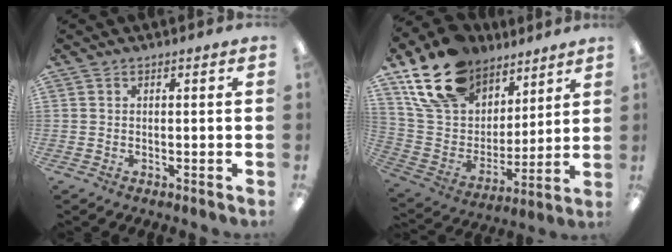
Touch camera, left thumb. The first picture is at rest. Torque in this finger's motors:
{"motor_torque": [2.73, 1.91, 1.55, -1.22, 0.55]}